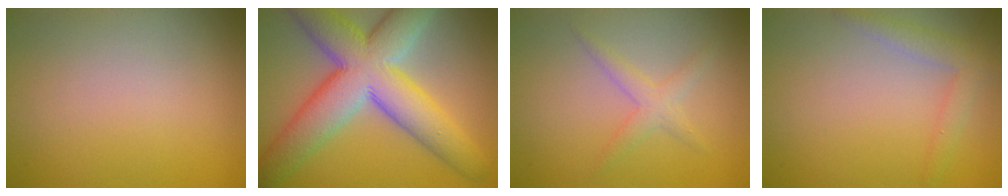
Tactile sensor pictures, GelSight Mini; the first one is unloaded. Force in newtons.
{"total": 12.1, "press": 12.1, "slide": 0.8}
{"total": 1.9, "press": 1.9, "slide": 0.1}
{"total": 2.3, "press": 2.3, "slide": 0.1}